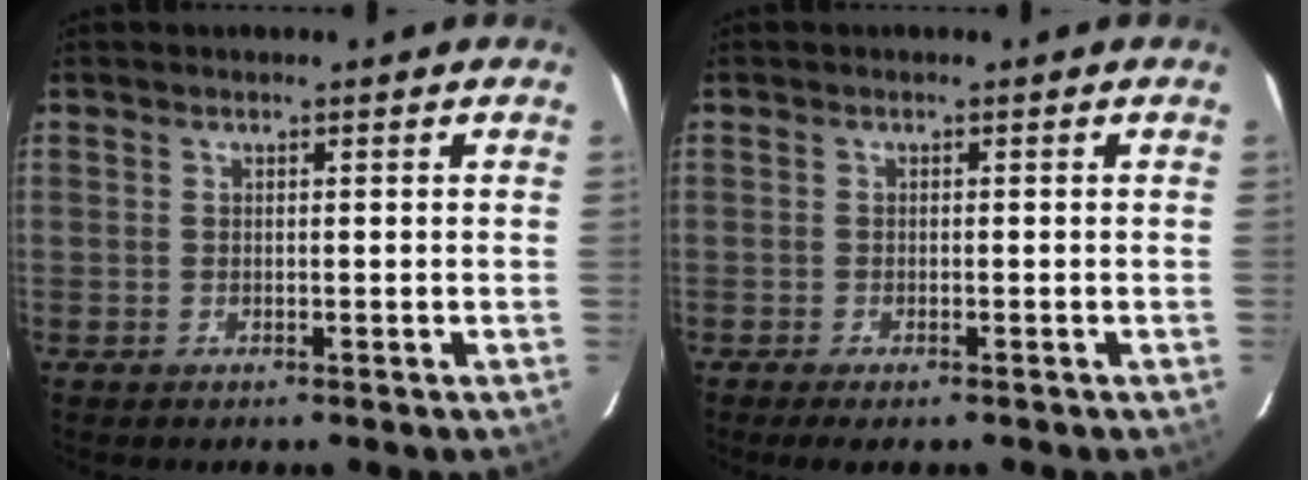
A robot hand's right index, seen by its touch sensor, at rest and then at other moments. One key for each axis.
{"total": 2.9, "fx": -2.3, "fy": 0.5, "fz": 1.7, "tx": -0.039, "ty": -0.012, "tz": -0.040}